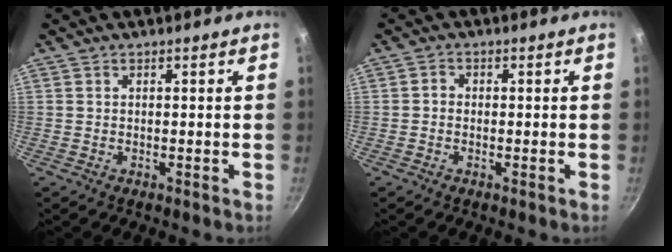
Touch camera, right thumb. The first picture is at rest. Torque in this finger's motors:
{"motor_torque": [-0.48, 0.23, 0.38, -0.15, 0.07]}